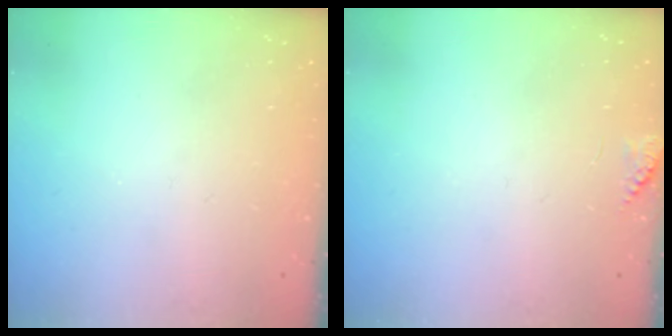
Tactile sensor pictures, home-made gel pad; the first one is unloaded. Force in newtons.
{"total": 6.0, "press": 6.0, "slide": 0.6}